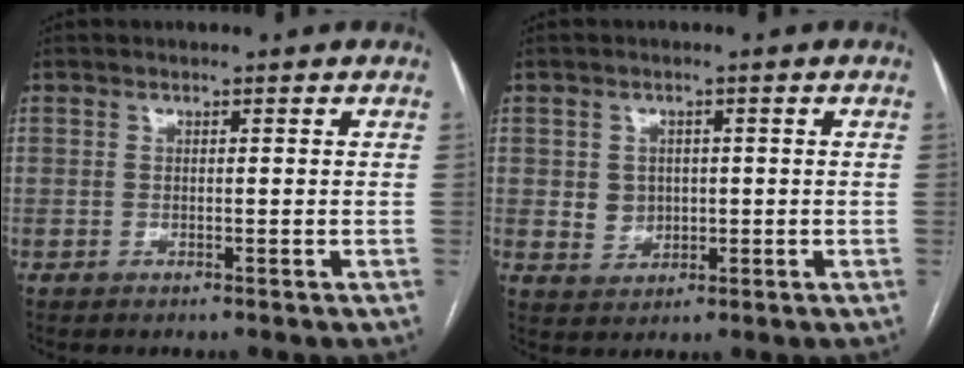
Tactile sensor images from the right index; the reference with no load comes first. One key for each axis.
{"total": 3.9, "fx": 0.4, "fy": 3.6, "fz": 1.4, "tx": -0.020, "ty": 0.007, "tz": 0.017}